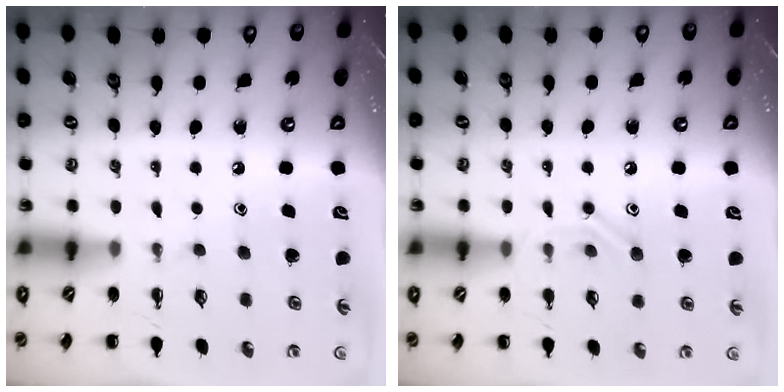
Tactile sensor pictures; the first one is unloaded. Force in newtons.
{"total": 8.3, "press": 8.2, "slide": 1.2}